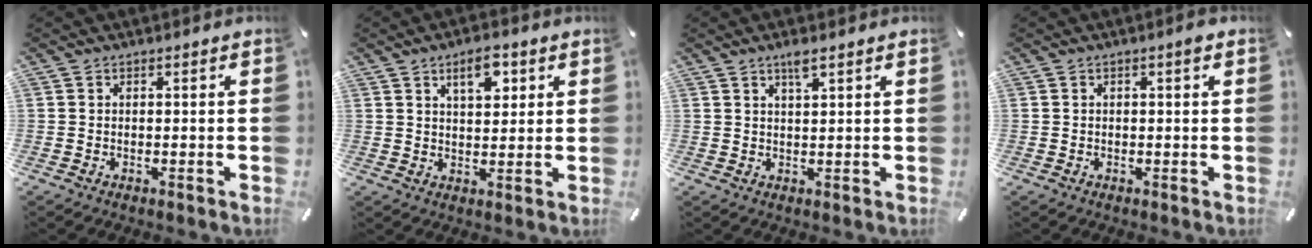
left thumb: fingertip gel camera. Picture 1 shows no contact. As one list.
[{"total": 7.2, "force": [3.5, 3.6, 5.1], "torque": [-0.061, -0.012, 0.053]}, {"total": 3.0, "force": [2.1, 0.4, 2.1], "torque": [-0.046, 0.001, 0.037]}, {"total": 1.5, "force": [0.3, 0.4, 1.4], "torque": [-0.029, 0.003, 0.004]}]